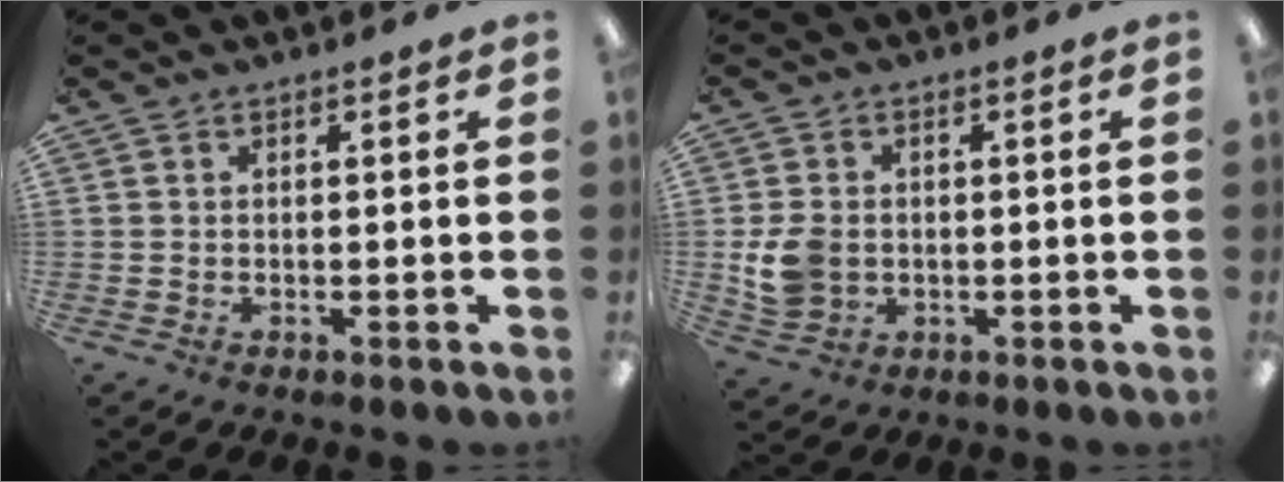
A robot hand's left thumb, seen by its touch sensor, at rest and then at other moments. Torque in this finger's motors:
{"motor_torque": [-0.54, 0.82, 0.44, -0.50, 0.05]}